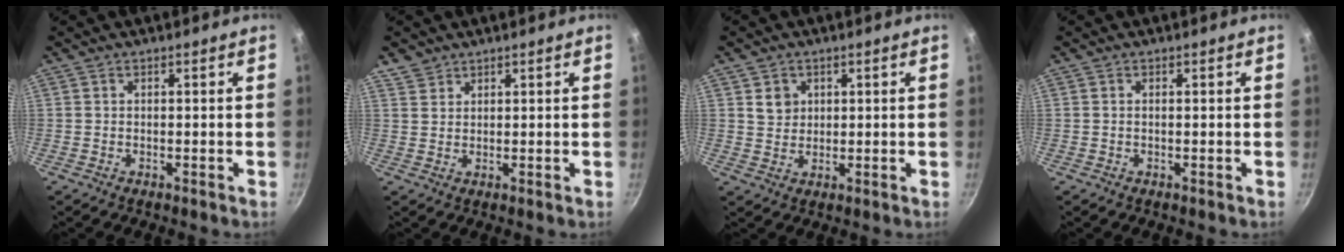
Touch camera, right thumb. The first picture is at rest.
{"total": 2.7, "force": [2.0, 1.8, 0.3], "torque": [0.005, 0.001, 0.040]}
{"total": 3.7, "force": [1.3, 3.2, 1.3], "torque": [-0.006, -0.001, 0.025]}
{"total": 0.0}